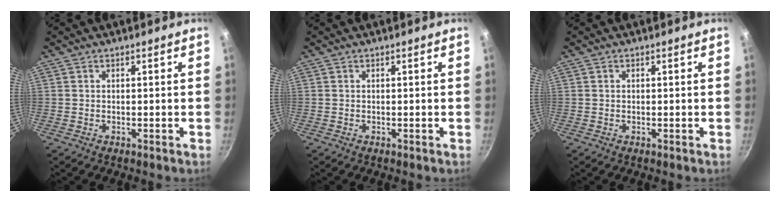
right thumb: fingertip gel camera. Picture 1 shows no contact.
{"total": 0.0}
{"total": 0.0}